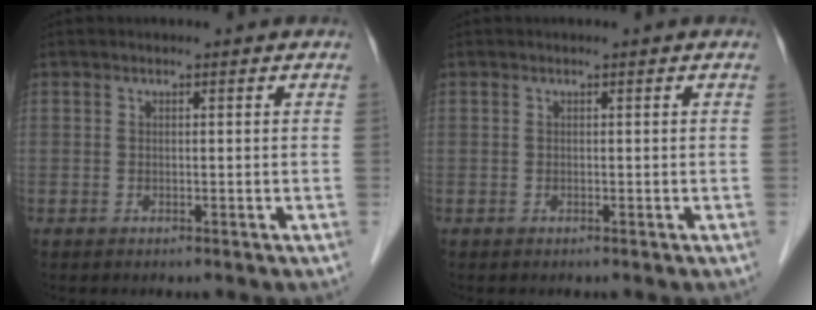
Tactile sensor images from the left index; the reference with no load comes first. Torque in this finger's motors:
{"motor_torque": [0.00, 0.00, -0.04, 0.00]}